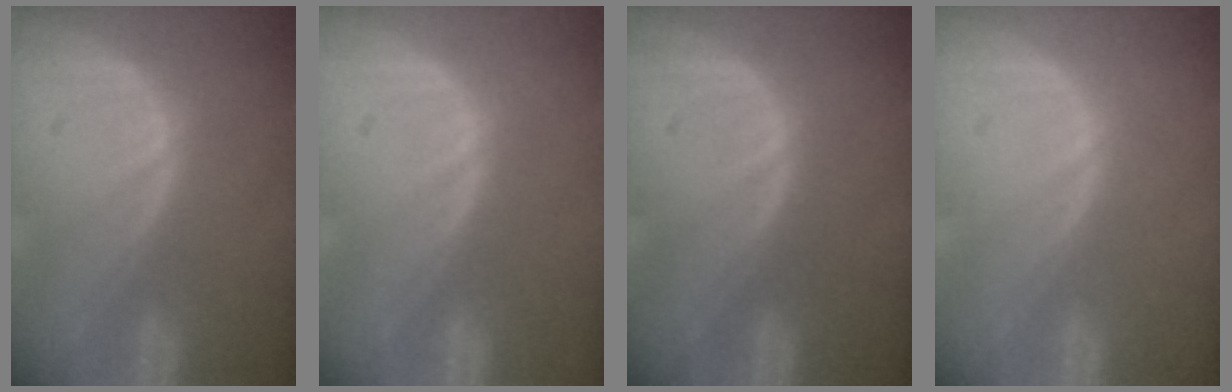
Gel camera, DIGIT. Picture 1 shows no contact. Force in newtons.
{"total": 0.0}
{"total": 0.0}
{"total": 0.0}